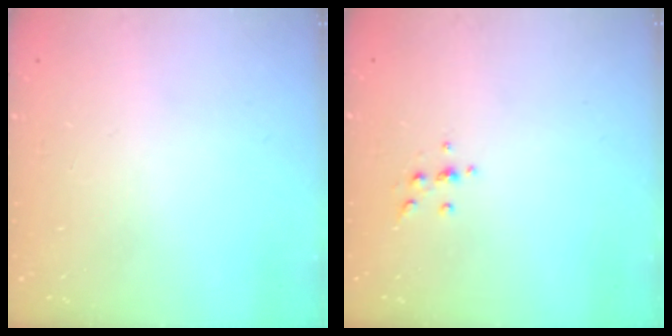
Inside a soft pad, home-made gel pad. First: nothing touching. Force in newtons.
{"total": 3.8, "press": 3.6, "slide": 1.2}